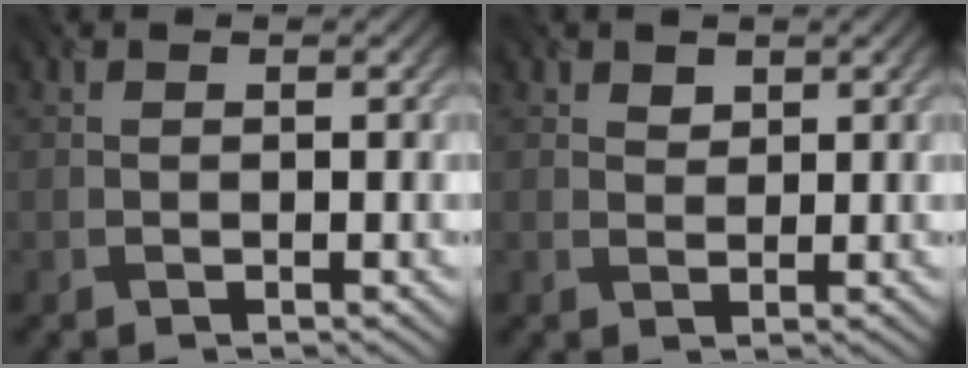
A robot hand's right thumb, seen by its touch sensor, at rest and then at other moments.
{"total": 1.3, "force": [0.9, 0.8, 0.4], "torque": [-0.008, -0.003, 0.018]}